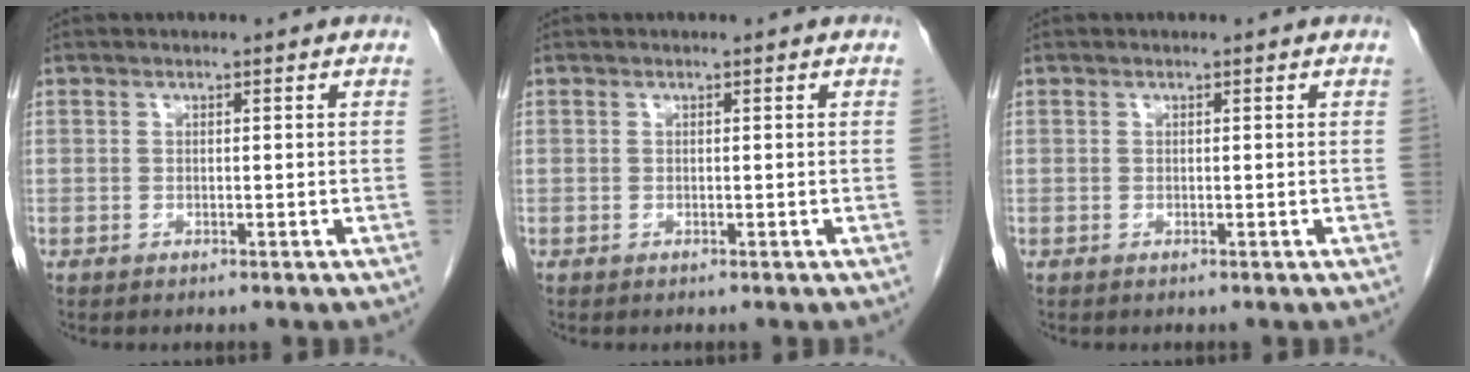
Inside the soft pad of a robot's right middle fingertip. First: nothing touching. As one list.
[{"total": 0.0}, {"total": 0.0}]